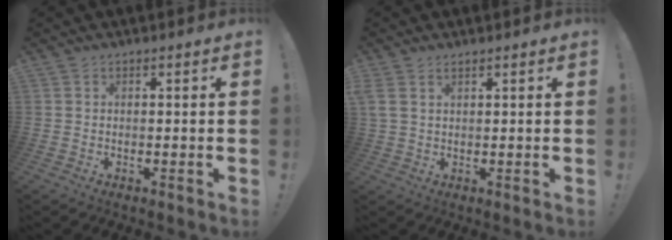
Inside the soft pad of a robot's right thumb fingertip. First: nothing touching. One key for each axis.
{"total": 2.9, "fx": 1.7, "fy": 1.5, "fz": 1.9, "tx": -0.044, "ty": 0.000, "tz": 0.035}